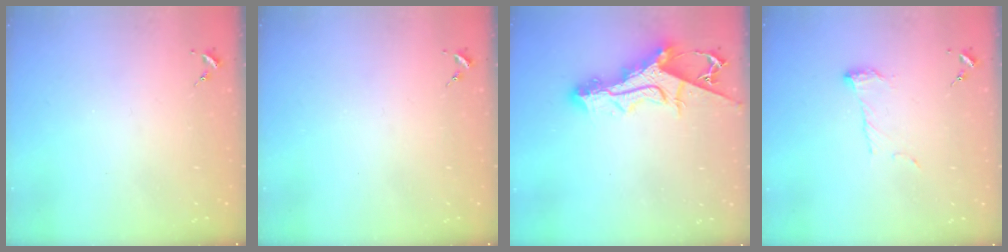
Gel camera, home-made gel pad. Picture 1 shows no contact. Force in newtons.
{"total": 0.0}
{"total": 15.1, "press": 15.0, "slide": 1.3}
{"total": 7.6, "press": 7.6, "slide": 0.4}